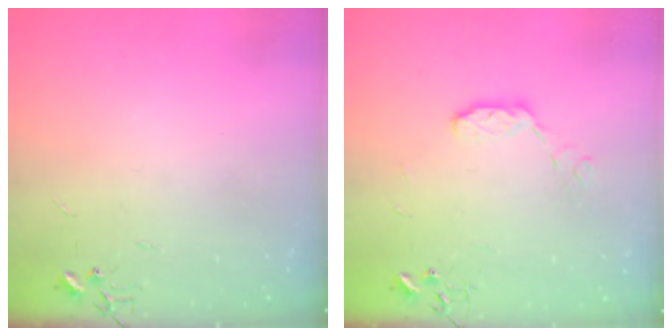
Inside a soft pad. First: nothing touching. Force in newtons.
{"total": 6.8, "press": 6.8, "slide": 0.5}